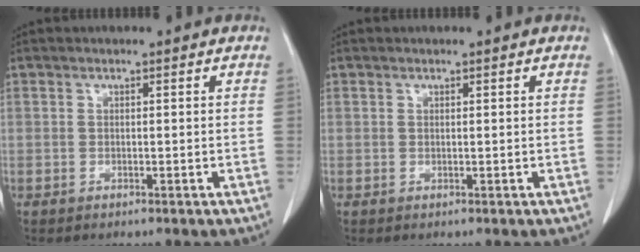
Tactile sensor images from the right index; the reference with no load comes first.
{"total": 0.0}